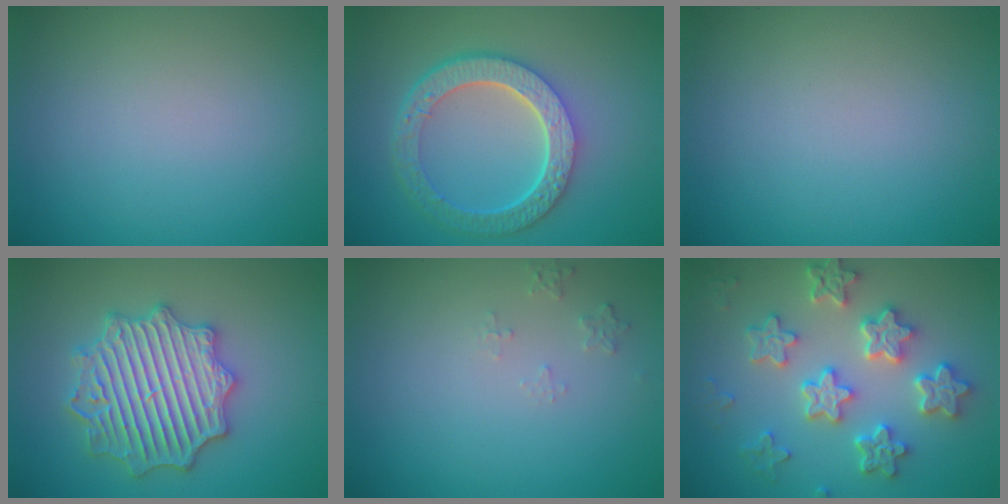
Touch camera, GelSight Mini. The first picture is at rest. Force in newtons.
{"total": 6.4, "press": 4.7, "slide": 4.2}
{"total": 0.0}
{"total": 6.8, "press": 6.7, "slide": 1.1}
{"total": 1.1, "press": 1.1, "slide": 0.2}
{"total": 5.4, "press": 5.0, "slide": 2.2}